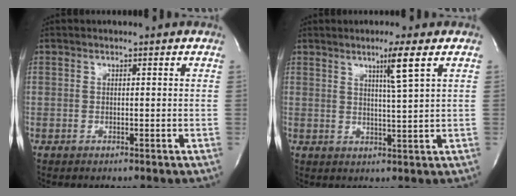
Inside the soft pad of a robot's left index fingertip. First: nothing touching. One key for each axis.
{"total": 4.7, "fx": 2.3, "fy": -1.2, "fz": 3.9, "tx": -0.067, "ty": -0.012, "tz": 0.042}